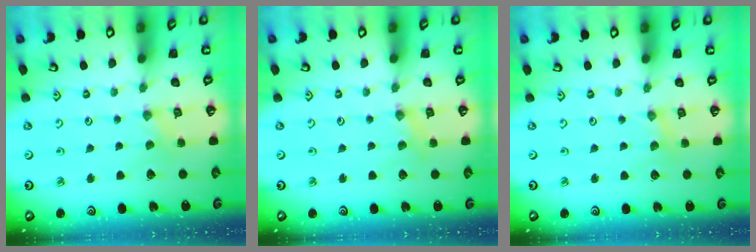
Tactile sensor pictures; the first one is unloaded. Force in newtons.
{"total": 2.5, "press": 2.5, "slide": 0.3}
{"total": 1.6, "press": 1.6, "slide": 0.3}